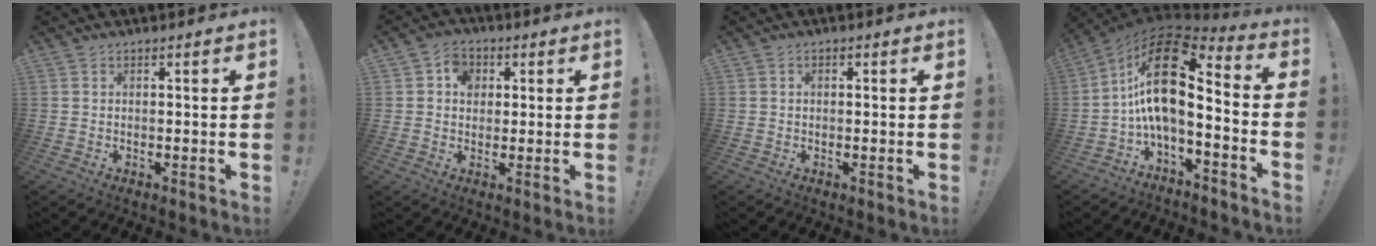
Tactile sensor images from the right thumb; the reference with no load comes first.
{"total": 5.8, "force": [1.0, 5.0, 2.8], "torque": [-0.034, 0.001, 0.016]}
{"total": 0.8, "force": [-0.4, 0.5, 0.6], "torque": [-0.012, 0.003, -0.007]}
{"total": 18.4, "force": [3.1, 7.6, 16.5], "torque": [-0.301, -0.018, 0.050]}